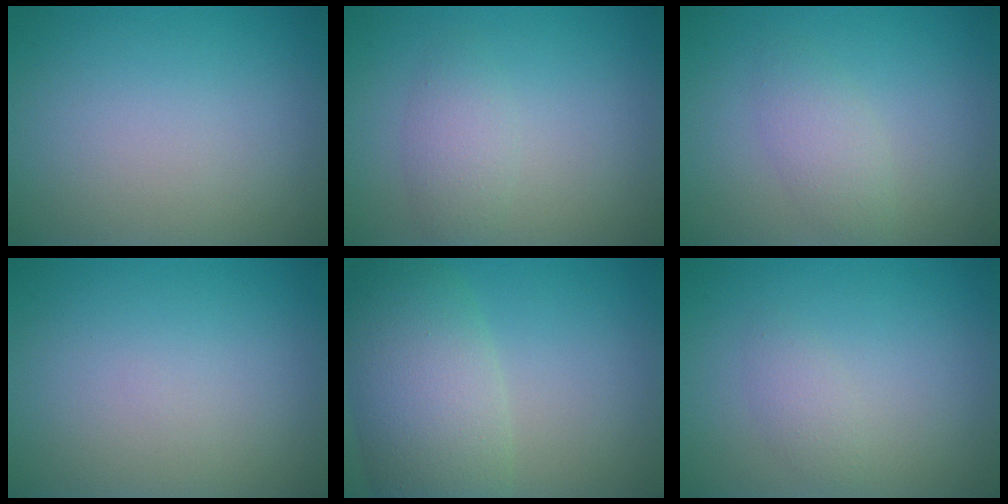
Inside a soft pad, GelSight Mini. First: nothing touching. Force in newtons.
{"total": 2.1, "press": 2.1, "slide": 0.1}
{"total": 2.1, "press": 2.1, "slide": 0.1}
{"total": 0.0}
{"total": 7.5, "press": 7.5, "slide": 0.6}
{"total": 1.3, "press": 1.3, "slide": 0.0}